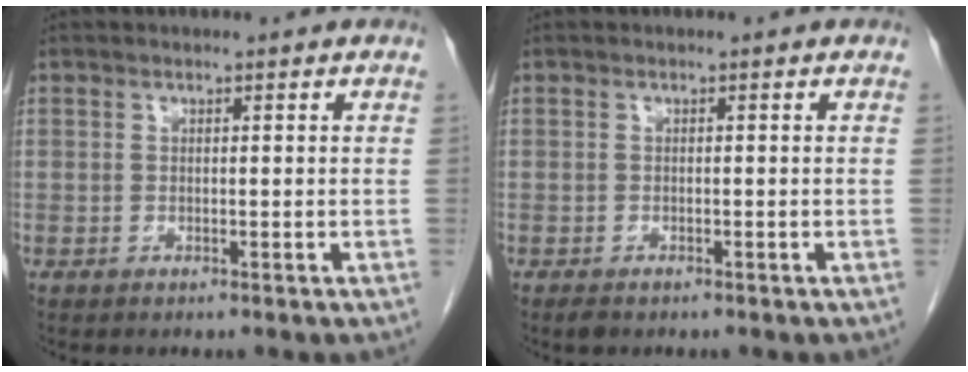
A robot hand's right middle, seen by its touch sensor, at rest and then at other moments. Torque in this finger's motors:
{"motor_torque": [0.32, -0.13, 0.00, 0.01]}